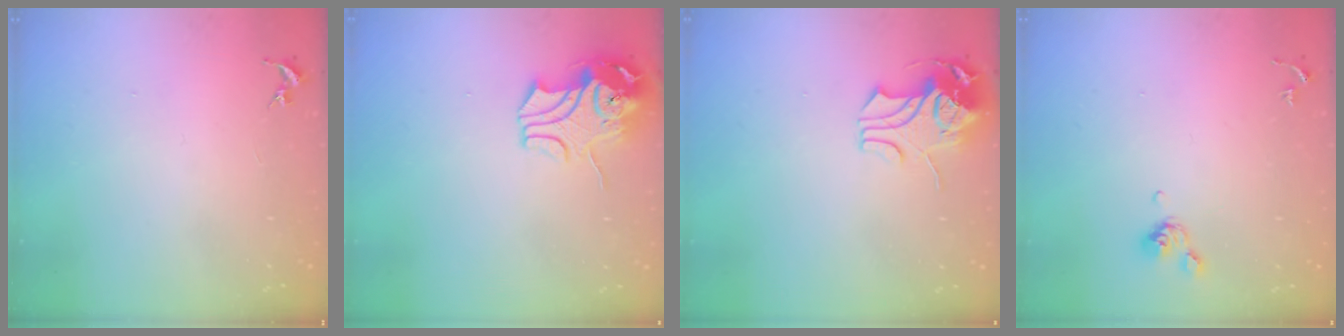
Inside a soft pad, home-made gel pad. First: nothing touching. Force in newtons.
{"total": 11.2, "press": 11.0, "slide": 1.9}
{"total": 9.6, "press": 9.5, "slide": 1.3}
{"total": 6.6, "press": 6.4, "slide": 1.5}